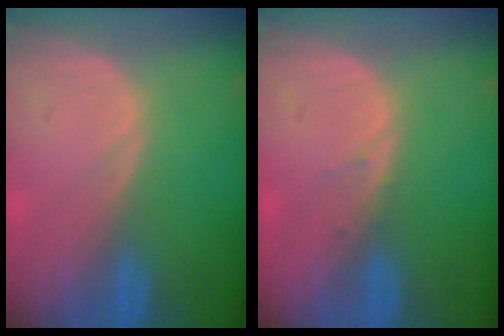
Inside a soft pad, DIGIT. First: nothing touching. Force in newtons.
{"total": 0.7, "press": 0.4, "slide": 0.5}